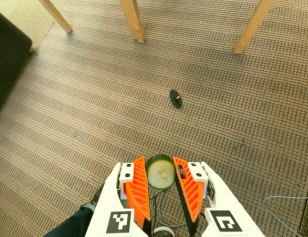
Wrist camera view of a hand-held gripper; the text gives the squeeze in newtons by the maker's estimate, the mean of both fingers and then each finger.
{"total": 9.1, "left": 8.7, "right": 9.4}